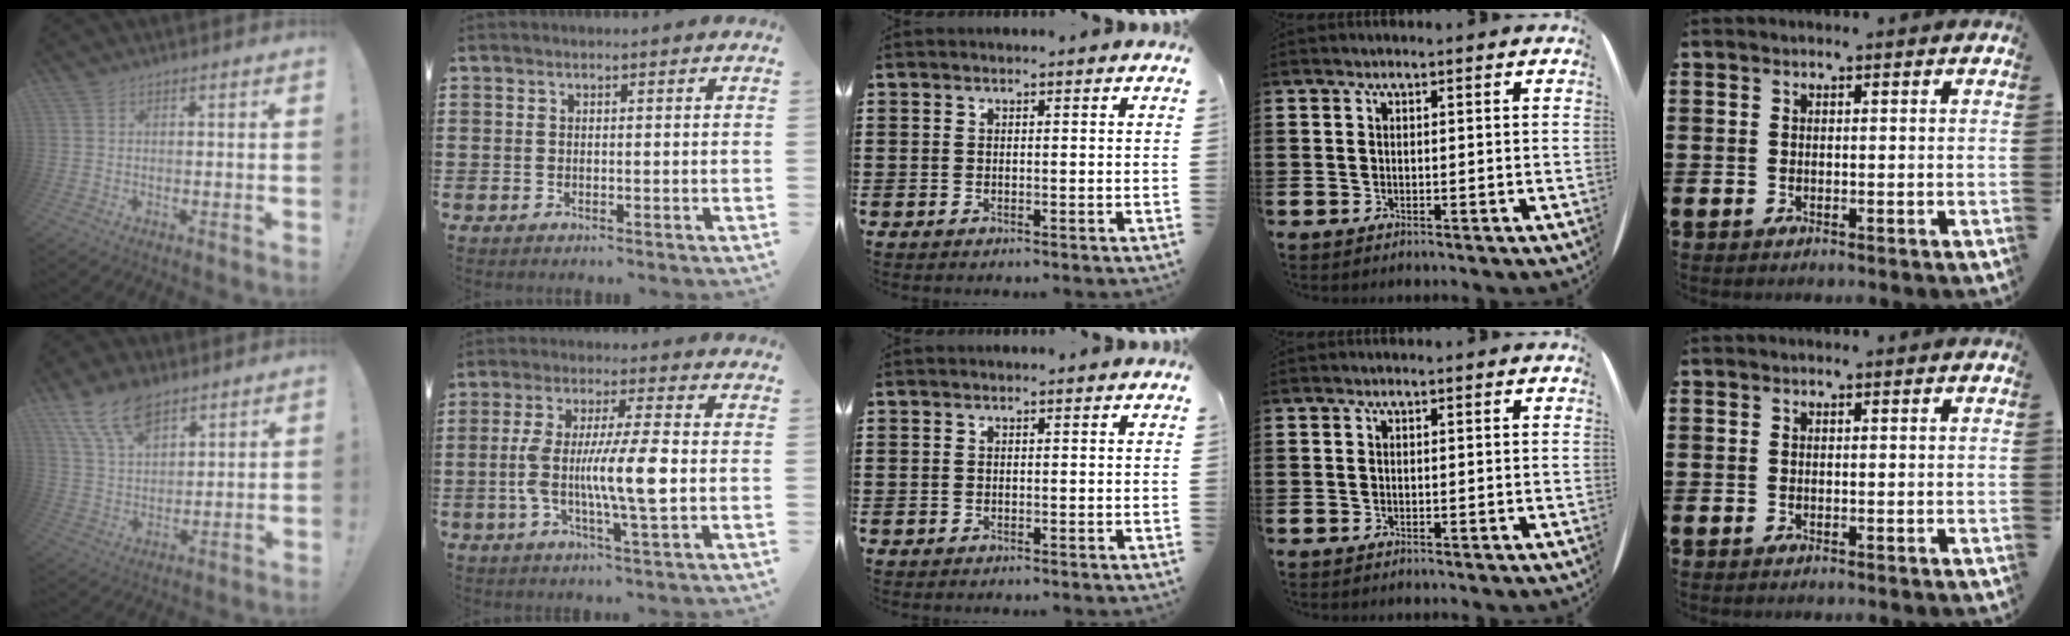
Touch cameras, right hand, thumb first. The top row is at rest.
{"thumb": {"total": 12.5, "force": [8.6, 6.4, 6.4], "torque": [-0.117, -0.041, 0.164]}, "index": {"total": 10.0, "force": [-1.2, 1.0, 9.8], "torque": [-0.191, -0.008, -0.029]}}